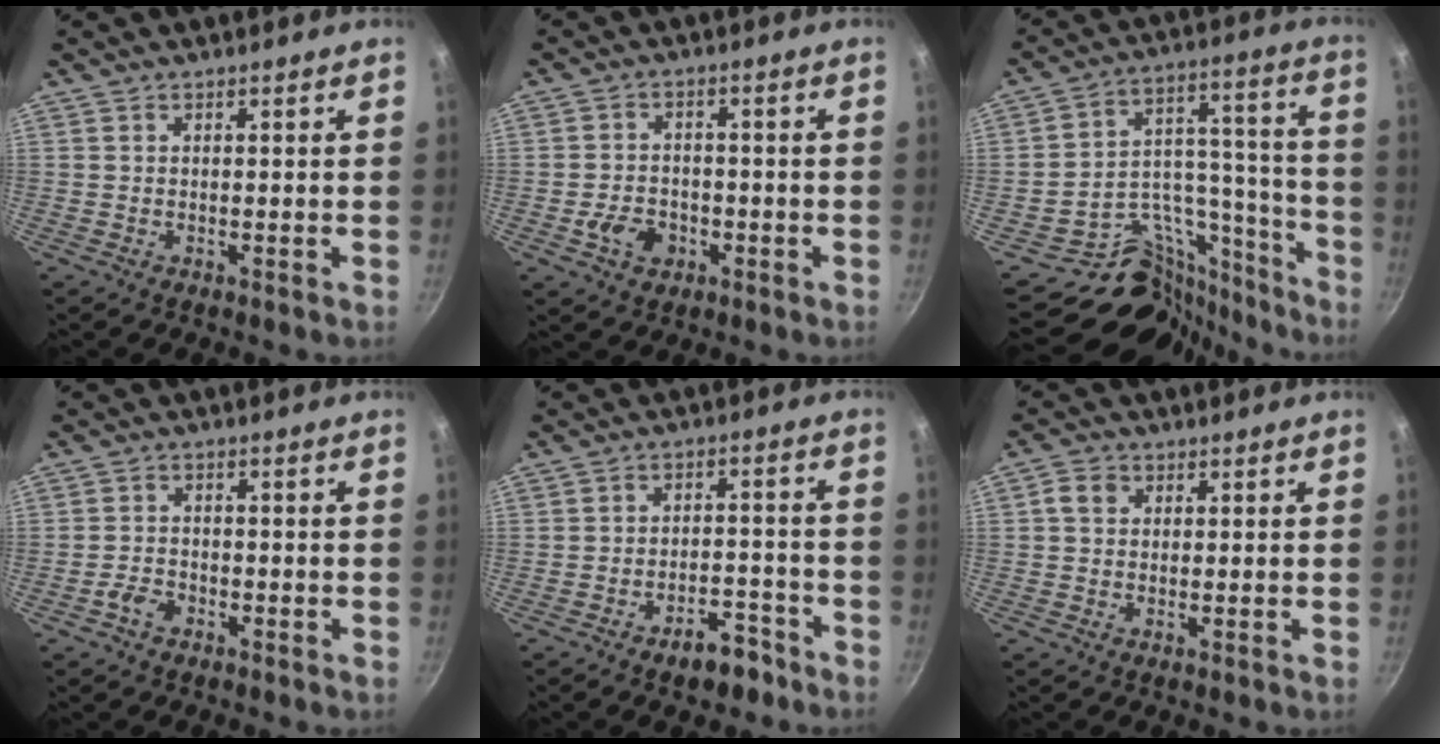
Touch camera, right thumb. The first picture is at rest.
{"total": 5.8, "force": [-2.2, 4.4, 3.1], "torque": [-0.041, 0.019, -0.036]}
{"total": 20.3, "force": [-13.7, 12.4, 8.4], "torque": [-0.063, 0.118, -0.209]}
{"total": 3.0, "force": [-1.8, 2.0, 1.5], "torque": [-0.025, 0.021, -0.034]}
{"total": 6.9, "force": [-4.7, 3.4, 3.7], "torque": [-0.032, 0.043, -0.063]}
{"total": 3.1, "force": [0.8, 2.5, 1.7], "torque": [-0.023, 0.004, 0.009]}